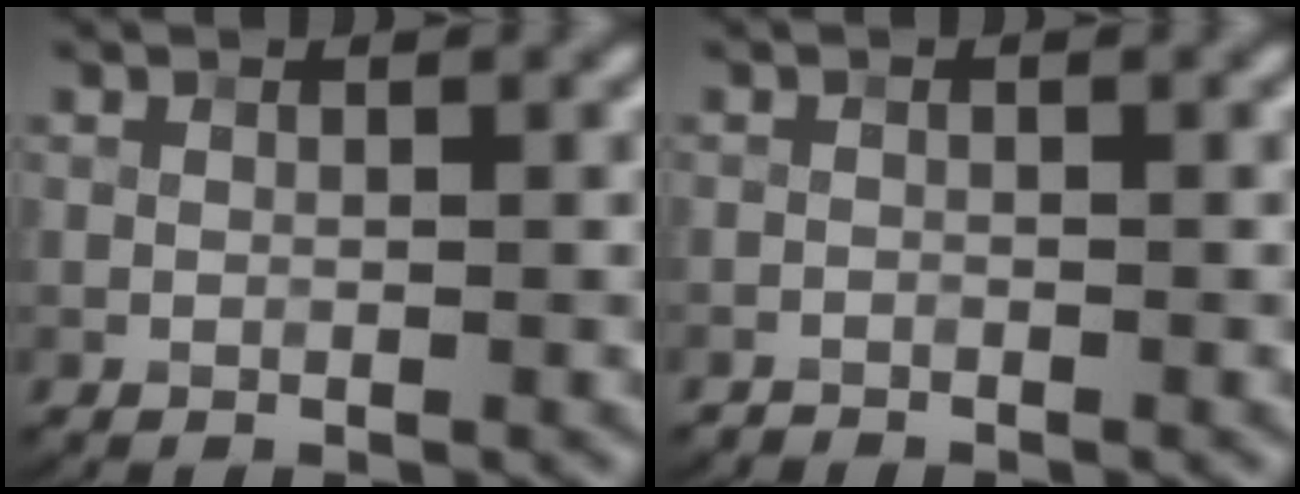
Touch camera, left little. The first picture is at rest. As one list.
[{"total": 0.6, "force": [-0.5, 0.1, -0.2], "torque": [0.007, -0.004, -0.012]}]